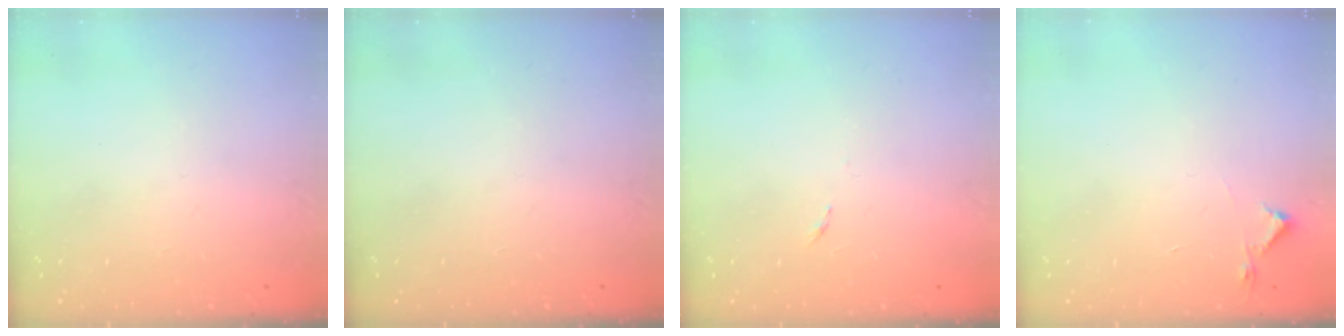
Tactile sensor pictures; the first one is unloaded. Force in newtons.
{"total": 0.0}
{"total": 2.6, "press": 2.6, "slide": 0.4}
{"total": 2.7, "press": 2.6, "slide": 0.4}